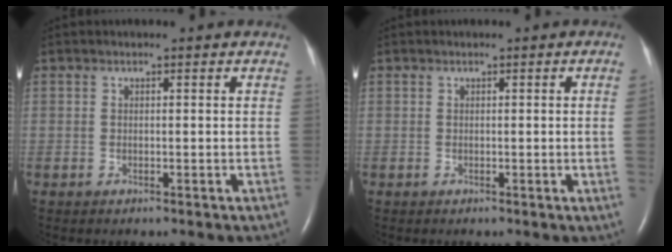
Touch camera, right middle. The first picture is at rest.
{"total": 1.6, "force": [-0.1, -0.7, 1.4], "torque": [-0.017, -0.001, 0.000]}